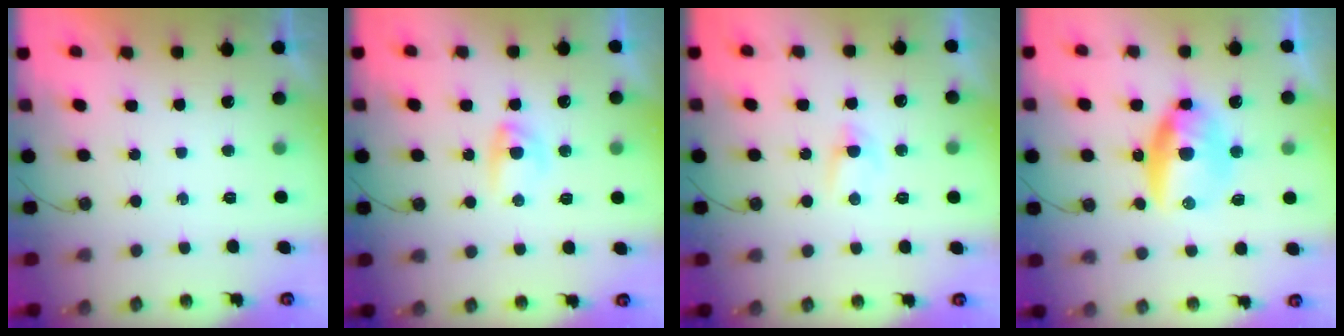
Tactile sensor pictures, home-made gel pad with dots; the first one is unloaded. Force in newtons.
{"total": 9.8, "press": 5.1, "slide": 8.4}
{"total": 3.2, "press": 3.1, "slide": 0.5}
{"total": 11.0, "press": 11.0, "slide": 0.7}